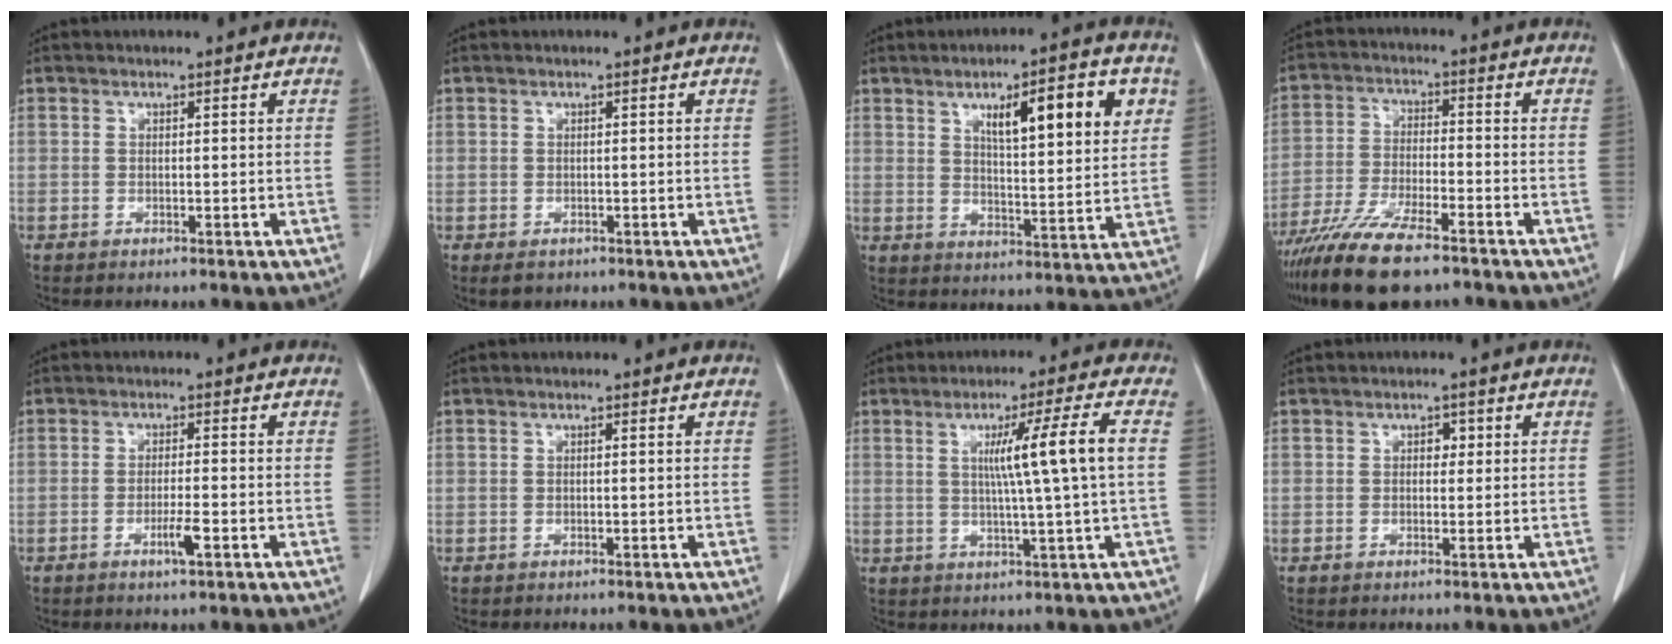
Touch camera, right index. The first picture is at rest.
{"total": 1.5, "force": [-0.7, 1.2, 0.6], "torque": [-0.004, 0.001, -0.004]}
{"total": 13.4, "force": [5.7, 2.7, 11.8], "torque": [-0.168, 0.005, 0.084]}
{"total": 12.8, "force": [-9.4, 2.7, 8.2], "torque": [-0.154, -0.028, -0.169]}
{"total": 3.1, "force": [-1.3, 0.2, 2.7], "torque": [-0.048, -0.002, -0.024]}
{"total": 0.0}
{"total": 9.2, "force": [1.4, -1.8, 8.9], "torque": [-0.141, 0.004, 0.028]}
{"total": 1.6, "force": [0.5, 1.1, 1.1], "torque": [-0.012, 0.004, 0.004]}